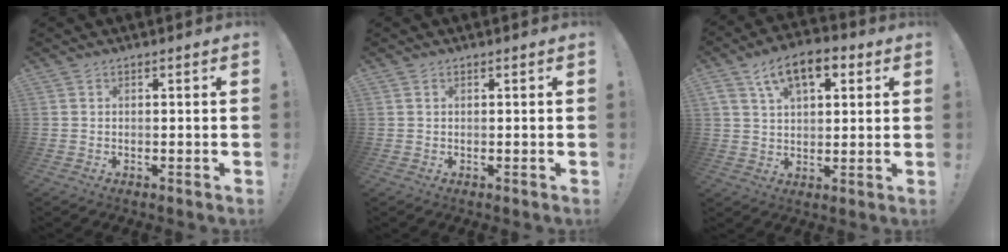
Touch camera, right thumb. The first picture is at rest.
{"total": 0.0}
{"total": 12.1, "force": [5.5, 6.5, 8.6], "torque": [-0.140, -0.005, 0.101]}